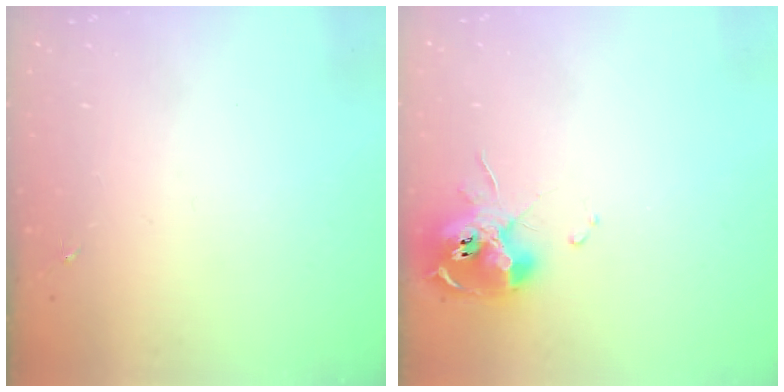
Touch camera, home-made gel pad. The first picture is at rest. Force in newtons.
{"total": 11.5, "press": 11.4, "slide": 1.8}